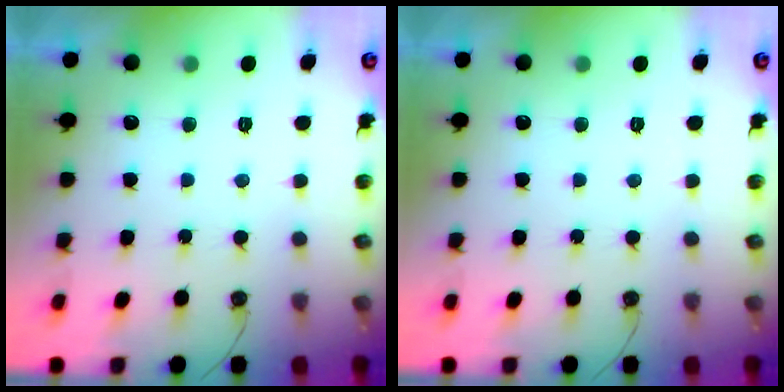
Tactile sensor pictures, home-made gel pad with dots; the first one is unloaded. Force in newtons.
{"total": 0.0}